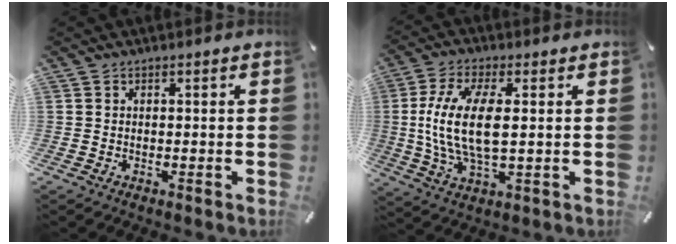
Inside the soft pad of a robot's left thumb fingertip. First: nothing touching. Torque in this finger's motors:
{"motor_torque": [0.38, 0.92, 1.73, -0.16, 0.72]}